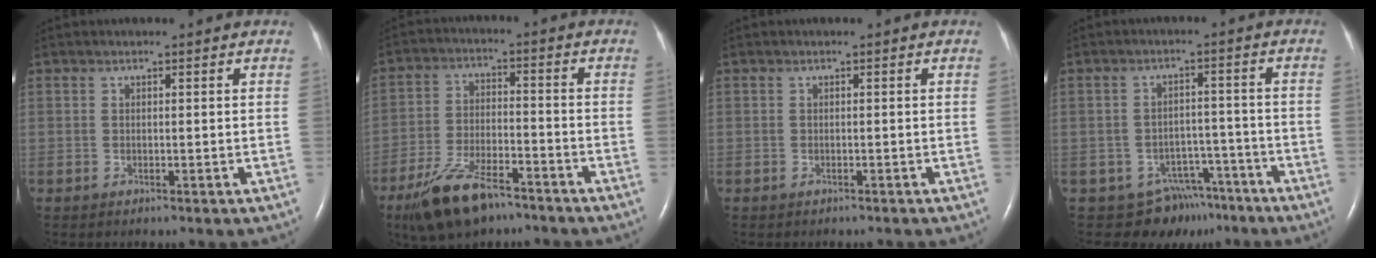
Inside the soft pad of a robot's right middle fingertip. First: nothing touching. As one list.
[{"total": 11.1, "force": [-7.9, 3.6, 6.8], "torque": [-0.138, -0.016, -0.143]}, {"total": 0.9, "force": [-0.8, 0.2, 0.4], "torque": [-0.007, -0.002, -0.008]}, {"total": 7.8, "force": [-6.1, 4.8, 0.1], "torque": [0.014, 0.032, -0.082]}]